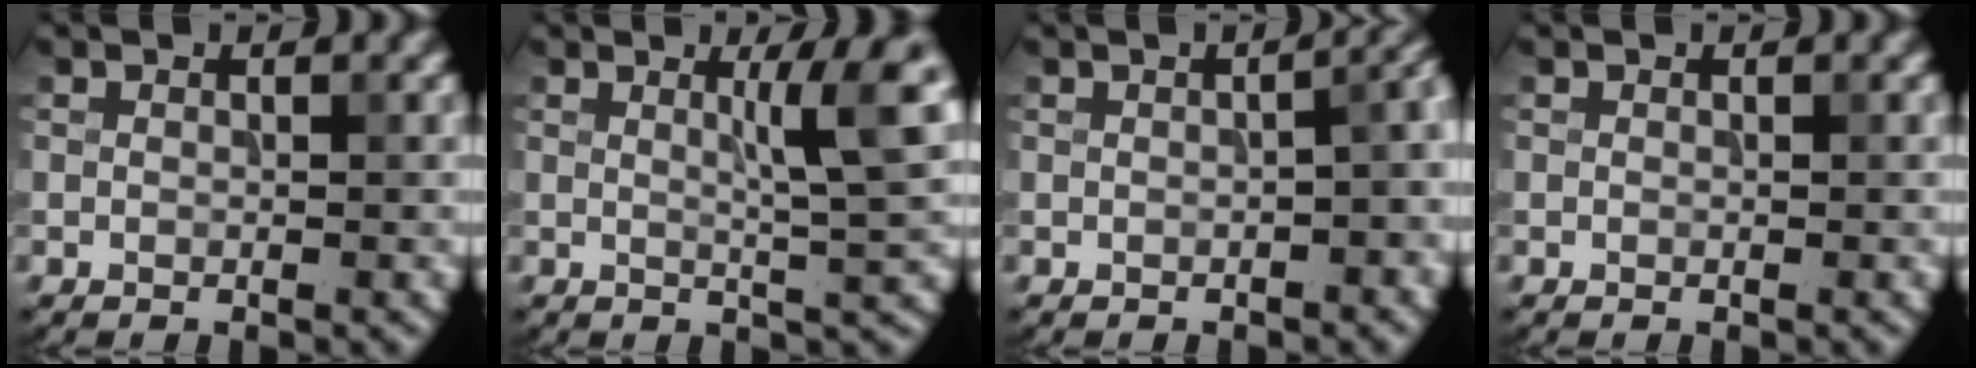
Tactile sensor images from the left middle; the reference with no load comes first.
{"total": 4.8, "force": [1.4, 0.6, 4.6], "torque": [-0.067, -0.001, 0.022]}
{"total": 5.1, "force": [-0.6, 2.5, 4.4], "torque": [-0.029, 0.002, -0.002]}
{"total": 0.0}